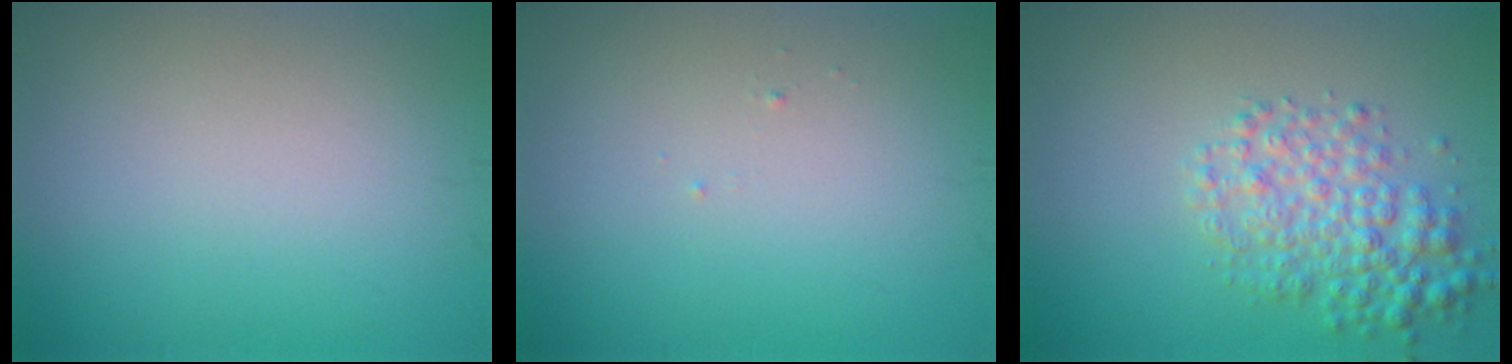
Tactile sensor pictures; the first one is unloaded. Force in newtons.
{"total": 0.0}
{"total": 4.2, "press": 4.2, "slide": 0.1}